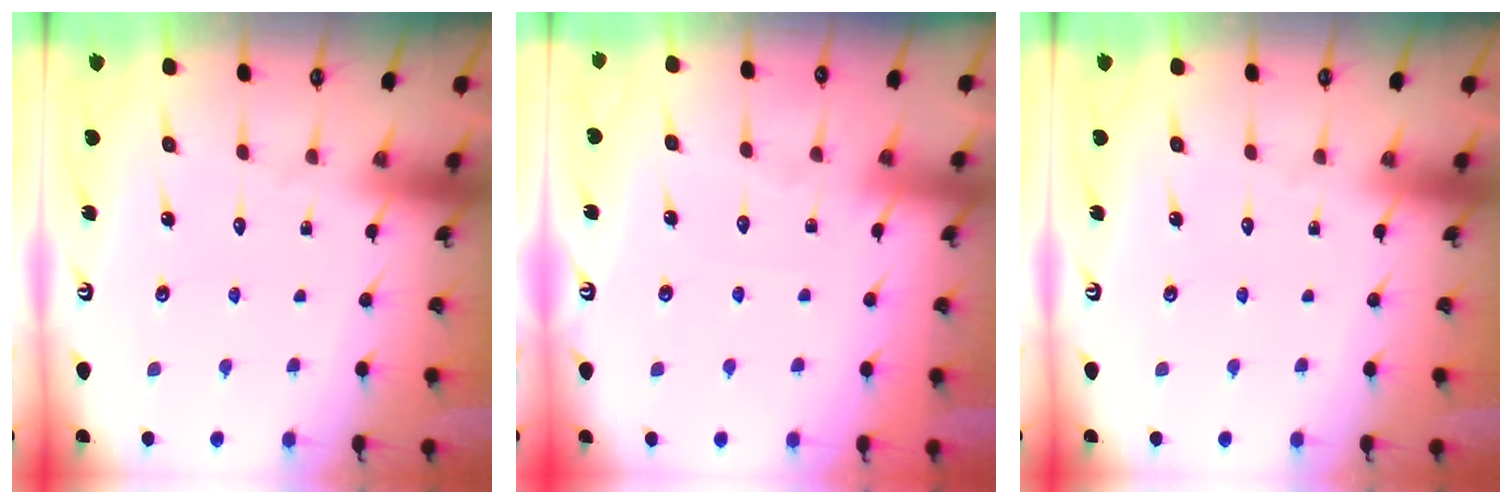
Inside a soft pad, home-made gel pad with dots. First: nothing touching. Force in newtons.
{"total": 4.4, "press": 4.4, "slide": 0.6}
{"total": 0.0}